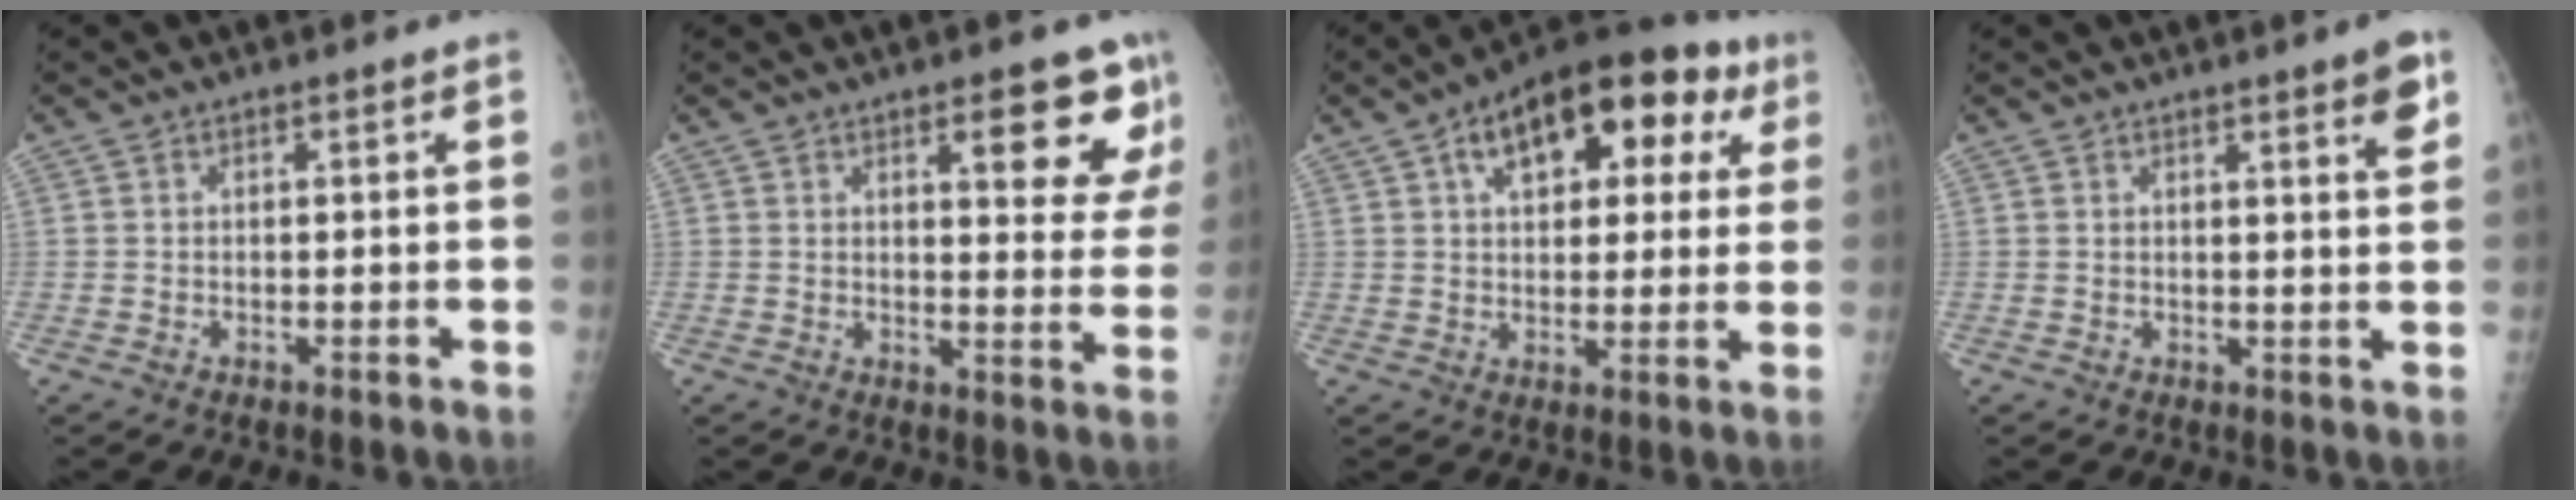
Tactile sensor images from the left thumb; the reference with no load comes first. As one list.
[{"total": 14.1, "force": [7.8, 4.2, 11.0], "torque": [-0.104, -0.040, 0.104]}, {"total": 19.5, "force": [7.9, 10.3, 14.6], "torque": [-0.167, 0.020, 0.108]}, {"total": 4.6, "force": [2.6, 0.5, 3.7], "torque": [-0.044, -0.014, 0.034]}]